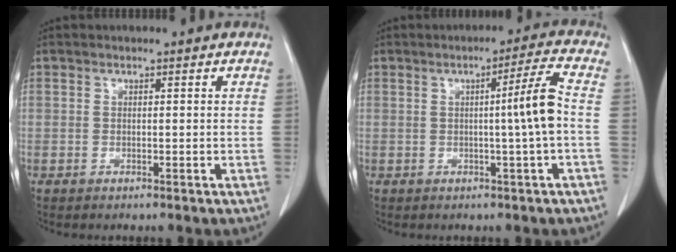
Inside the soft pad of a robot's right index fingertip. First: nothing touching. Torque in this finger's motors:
{"motor_torque": [0.62, -0.08, 0.13, 0.07]}